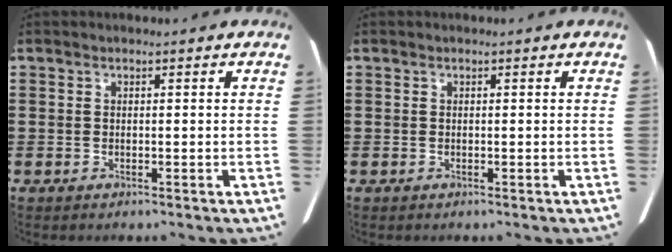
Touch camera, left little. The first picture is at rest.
{"total": 0.0}